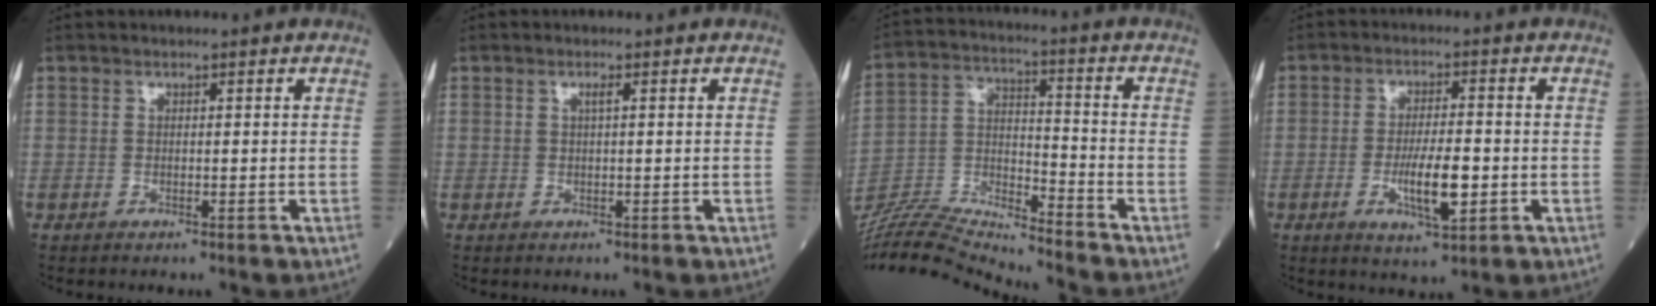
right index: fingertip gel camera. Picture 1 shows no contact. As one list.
[{"total": 0.8, "force": [0.2, 0.0, 0.8], "torque": [-0.016, 0.002, 0.004]}, {"total": 14.0, "force": [-13.8, -1.4, 2.1], "torque": [-0.048, 0.027, -0.262]}, {"total": 7.1, "force": [-1.7, 1.5, 6.7], "torque": [-0.120, -0.008, -0.026]}]